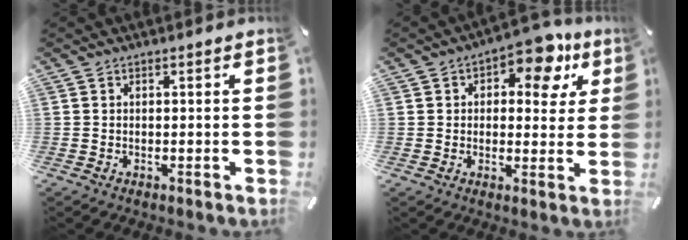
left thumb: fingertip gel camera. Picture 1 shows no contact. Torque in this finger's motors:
{"motor_torque": [1.19, 1.15, 0.51, 0.23, 0.03]}